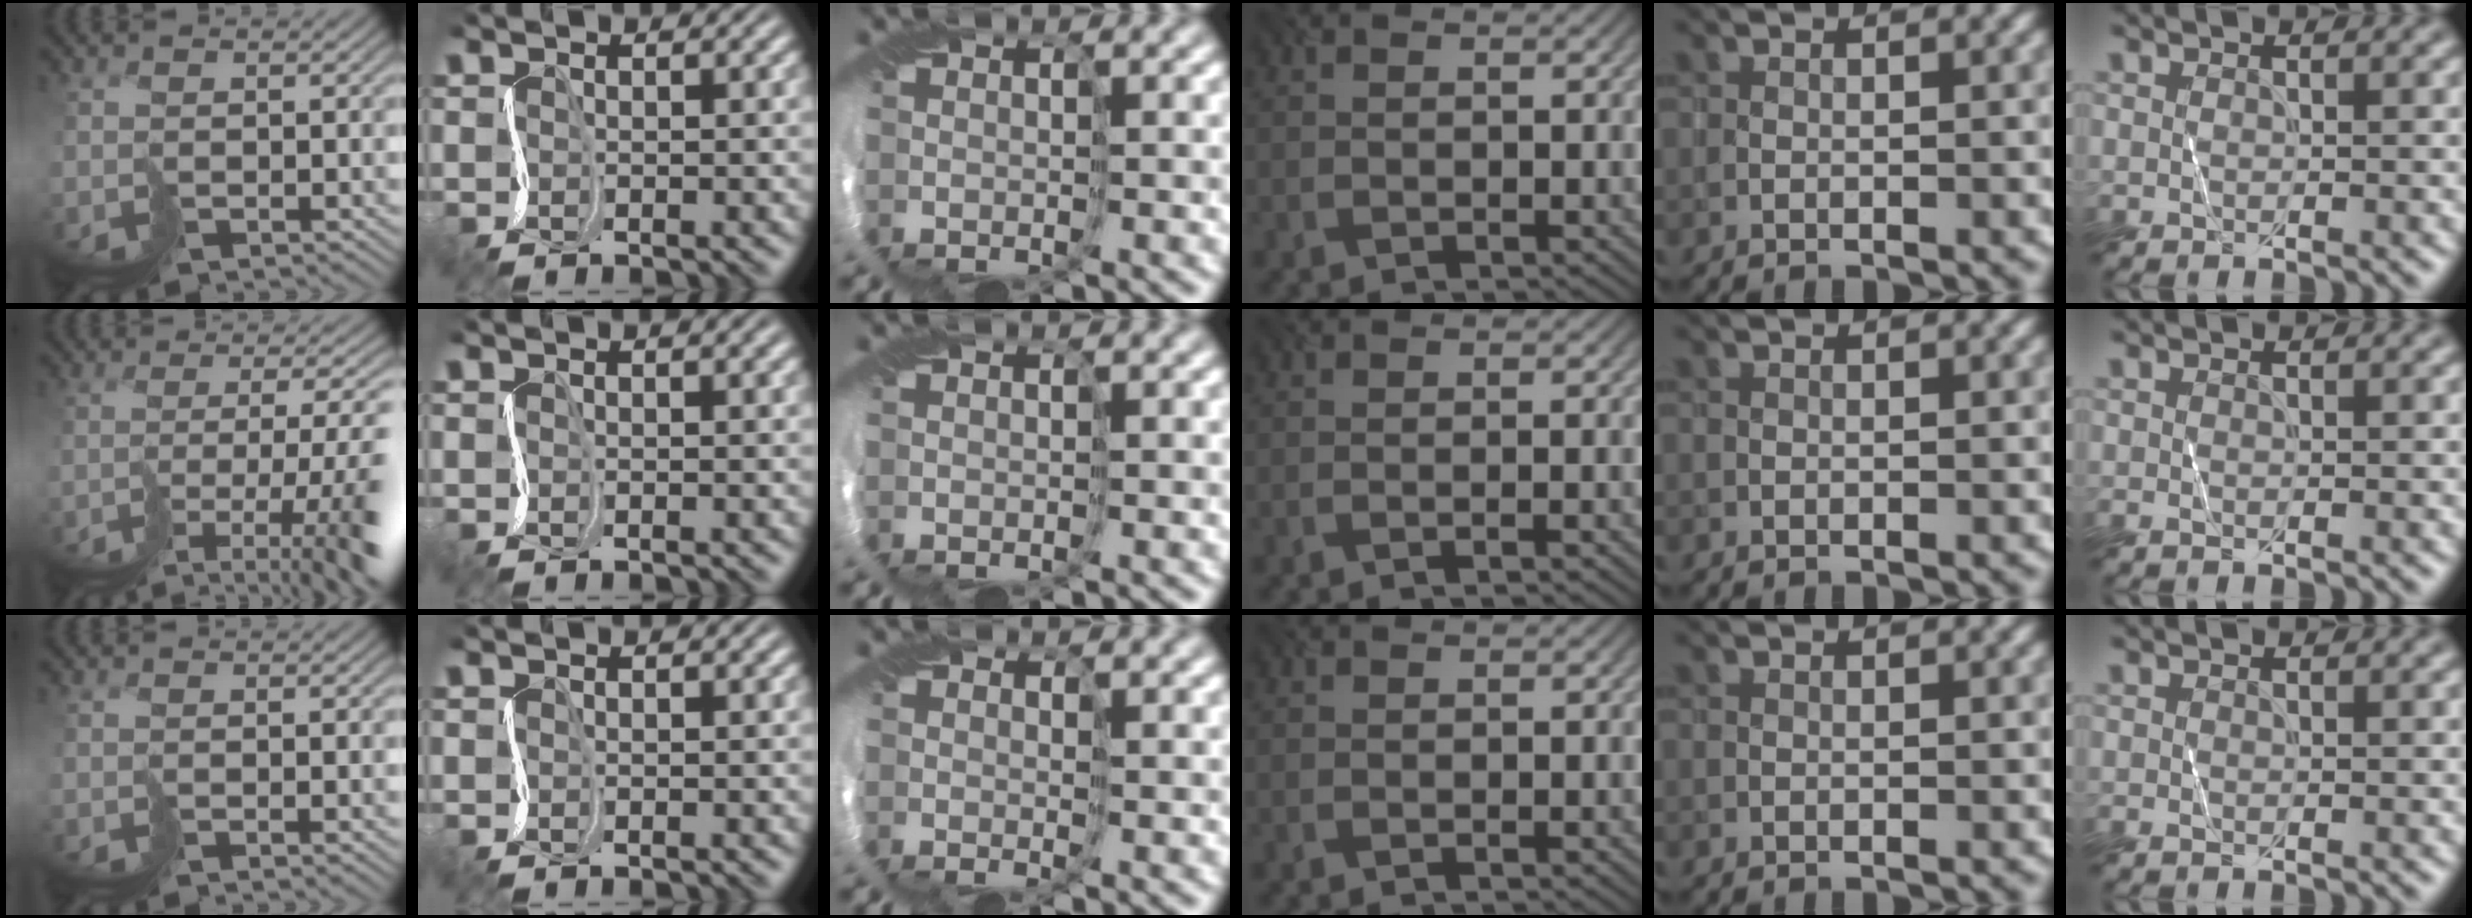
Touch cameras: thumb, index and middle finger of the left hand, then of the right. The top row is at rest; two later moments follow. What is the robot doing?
{"motion": "cut", "object": "paper"}